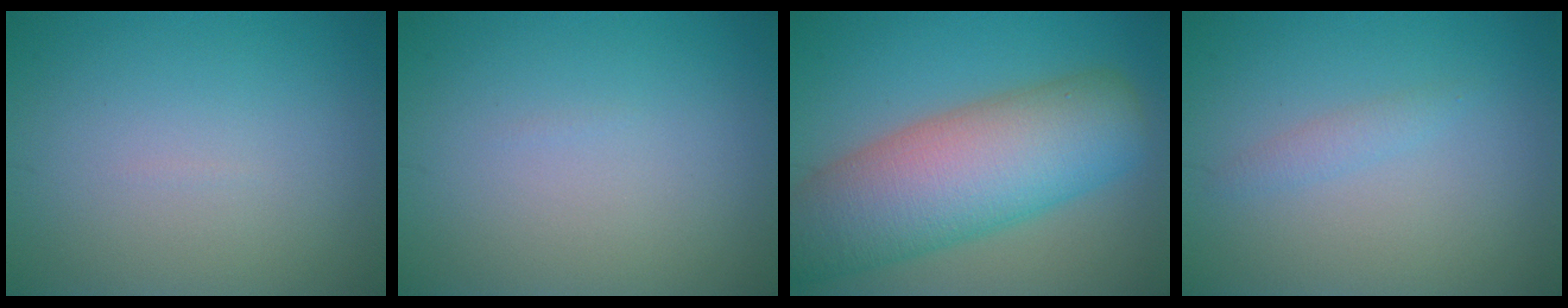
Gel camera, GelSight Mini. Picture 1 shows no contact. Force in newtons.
{"total": 0.0}
{"total": 11.3, "press": 11.3, "slide": 0.6}
{"total": 1.1, "press": 1.1, "slide": 0.1}